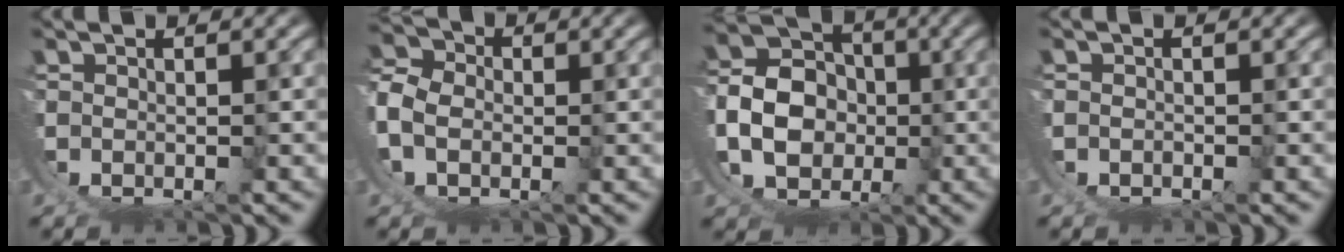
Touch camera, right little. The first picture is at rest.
{"total": 8.9, "force": [3.1, 6.9, 4.6], "torque": [-0.107, 0.006, 0.036]}
{"total": 11.5, "force": [2.7, 9.4, 6.1], "torque": [-0.155, -0.028, 0.053]}
{"total": 1.2, "force": [-0.3, 1.1, 0.3], "torque": [-0.012, -0.001, -0.006]}